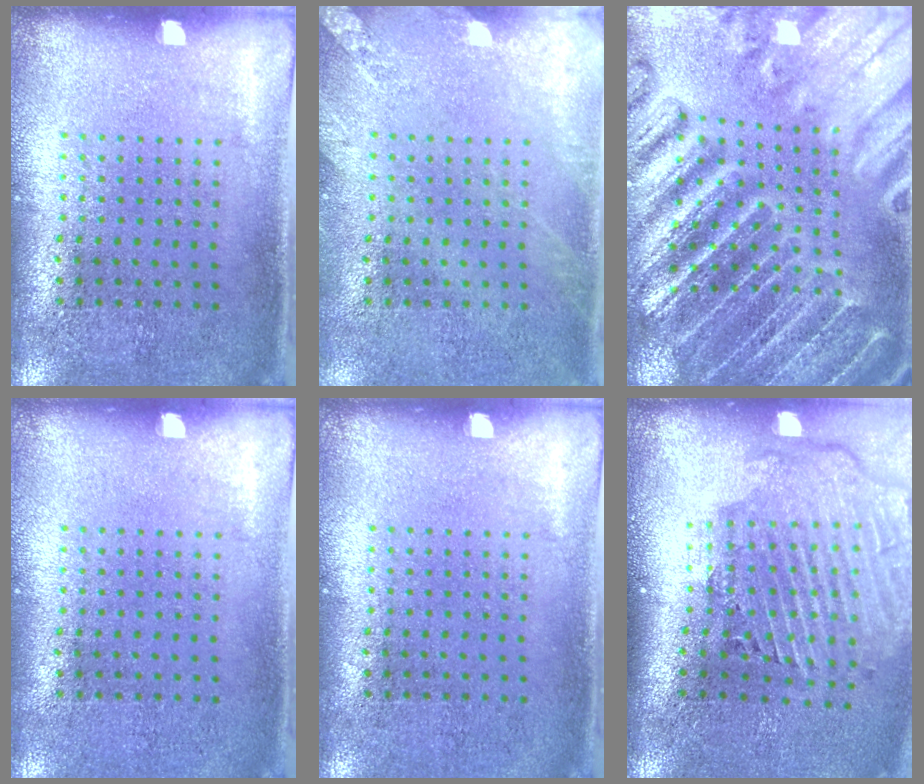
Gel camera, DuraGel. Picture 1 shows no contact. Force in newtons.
{"total": 1.9, "press": 1.9, "slide": 0.2}
{"total": 4.8, "press": 4.3, "slide": 2.1}
{"total": 0.0}
{"total": 0.0}
{"total": 2.9, "press": 2.2, "slide": 1.8}